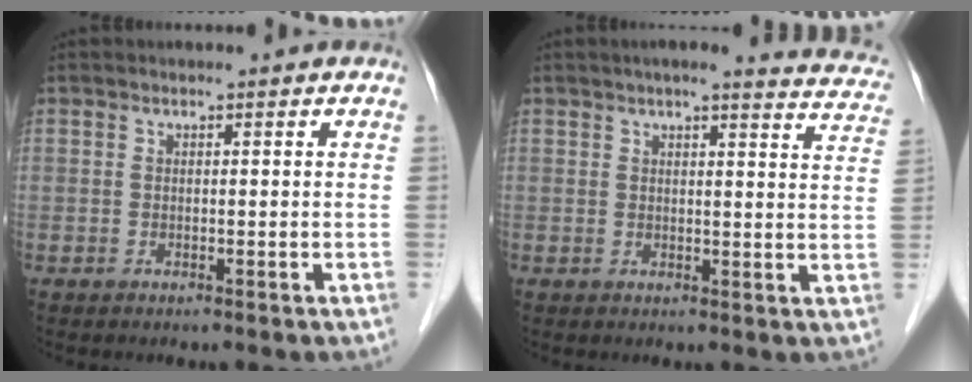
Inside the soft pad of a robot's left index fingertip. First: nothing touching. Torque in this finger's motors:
{"motor_torque": [0.56, -0.55, 0.09, 0.01]}